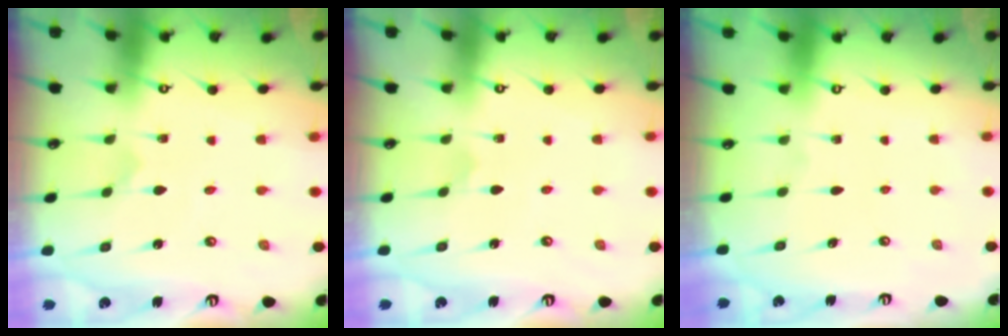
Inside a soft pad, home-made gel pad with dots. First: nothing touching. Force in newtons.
{"total": 0.6, "press": 0.6, "slide": 0.0}
{"total": 0.0}